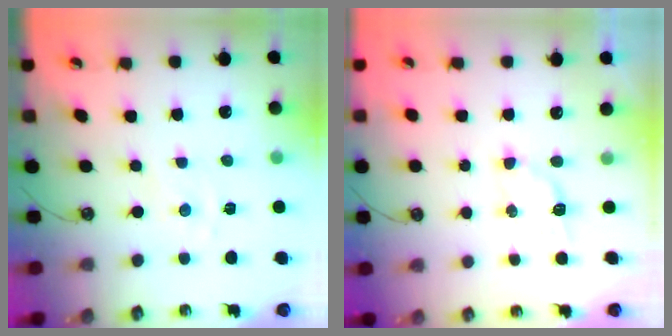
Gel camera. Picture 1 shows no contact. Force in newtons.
{"total": 3.8, "press": 3.8, "slide": 0.5}